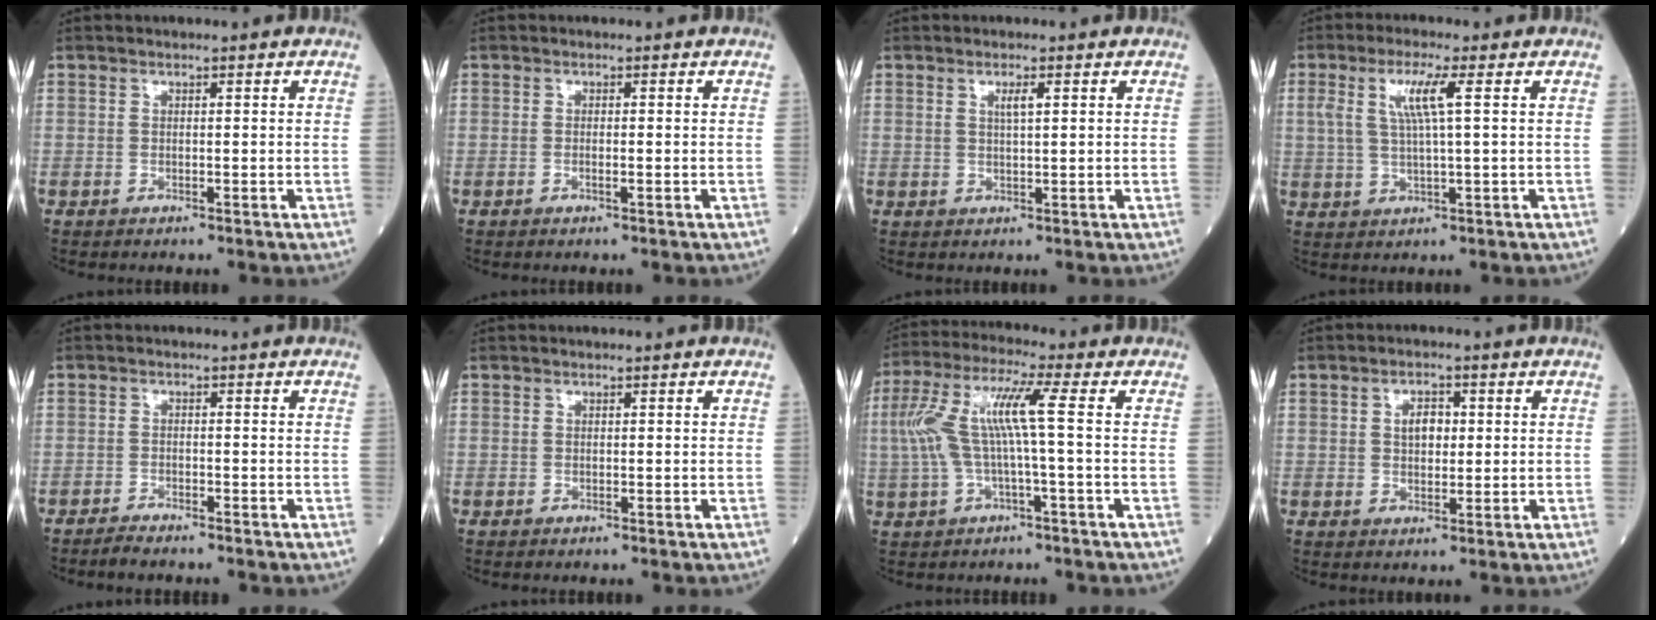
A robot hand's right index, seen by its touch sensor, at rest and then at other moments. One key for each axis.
{"total": 0.8, "fx": -0.3, "fy": 0.0, "fz": 0.7, "tx": -0.012, "ty": 0.000, "tz": -0.004}
{"total": 1.9, "fx": 0.8, "fy": 0.1, "fz": 1.7, "tx": -0.034, "ty": -0.001, "tz": 0.014}
{"total": 5.8, "fx": 1.7, "fy": 0.1, "fz": 5.6, "tx": -0.118, "ty": 0.009, "tz": 0.039}
{"total": 2.4, "fx": -2.2, "fy": 0.3, "fz": 0.8, "tx": -0.018, "ty": -0.004, "tz": -0.037}
{"total": 0.0}
{"total": 9.6, "fx": 0.3, "fy": 0.2, "fz": 9.6, "tx": -0.210, "ty": 0.032, "tz": 0.004}
{"total": 3.5, "fx": 0.7, "fy": 2.0, "fz": 2.7, "tx": -0.045, "ty": 0.004, "tz": 0.013}